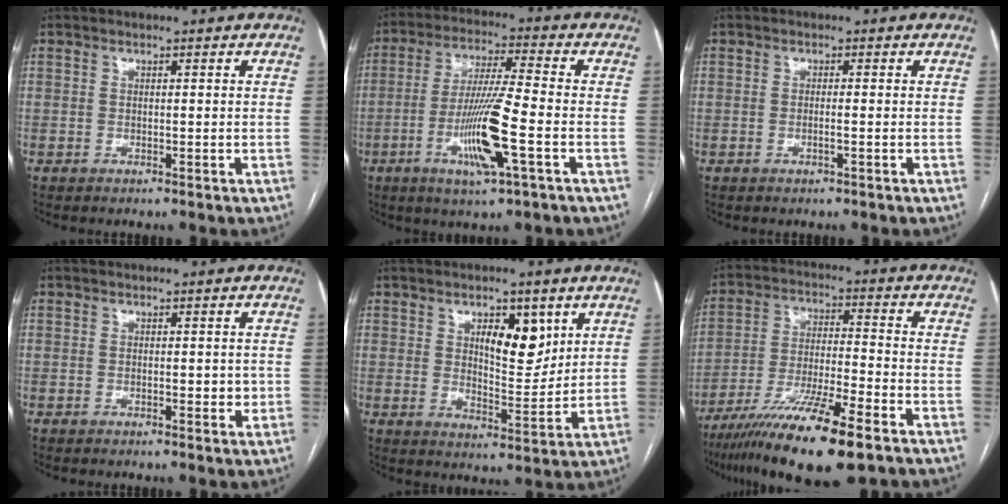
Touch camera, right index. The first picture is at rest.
{"total": 12.0, "force": [-3.8, 0.1, 11.4], "torque": [-0.223, -0.013, -0.073]}
{"total": 1.0, "force": [-0.3, -0.1, 0.9], "torque": [-0.018, -0.001, -0.005]}
{"total": 2.0, "force": [-0.1, 1.0, 1.7], "torque": [-0.021, -0.001, 0.001]}
{"total": 7.8, "force": [3.5, 3.3, 6.2], "torque": [-0.093, -0.003, 0.059]}
{"total": 15.9, "force": [-10.3, 1.2, 12.0], "torque": [-0.220, -0.041, -0.183]}